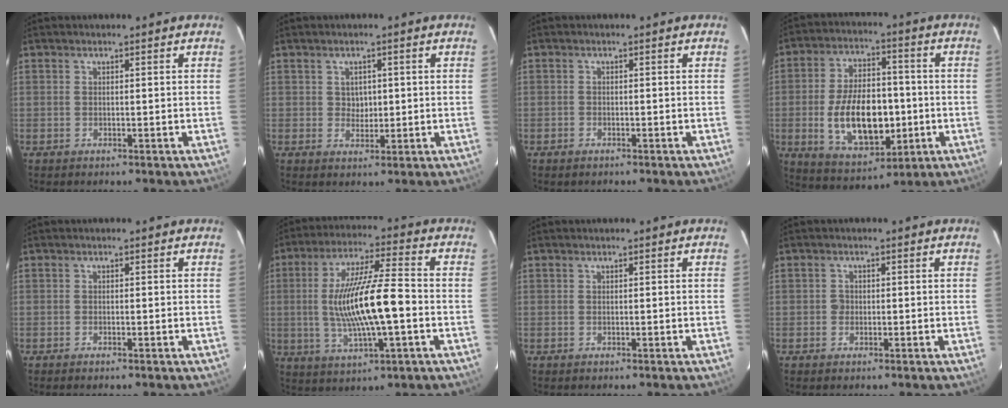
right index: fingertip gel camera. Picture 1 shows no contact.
{"total": 2.6, "force": [0.4, 2.4, 1.0], "torque": [-0.012, 0.006, 0.008]}
{"total": 1.0, "force": [-0.8, 0.6, 0.1], "torque": [-0.004, 0.000, -0.015]}
{"total": 16.5, "force": [-2.8, 9.4, 13.3], "torque": [-0.255, 0.004, -0.025]}
{"total": 0.6, "force": [-0.5, 0.0, 0.2], "torque": [-0.003, -0.002, -0.011]}
{"total": 15.5, "force": [-2.0, 2.7, 15.1], "torque": [-0.285, -0.002, -0.030]}
{"total": 0.0}
{"total": 1.3, "force": [-0.3, 1.2, 0.2], "torque": [-0.001, 0.002, -0.005]}